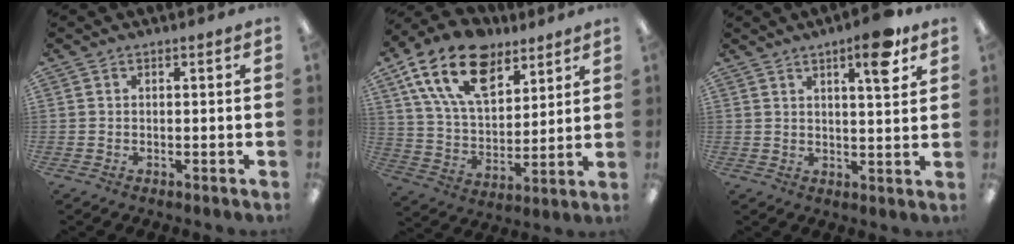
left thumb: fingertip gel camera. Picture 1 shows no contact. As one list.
[{"total": 19.2, "force": [11.2, 10.8, 11.3], "torque": [-0.204, -0.039, 0.203]}, {"total": 8.6, "force": [5.2, 1.9, 6.6], "torque": [-0.093, -0.021, 0.079]}]